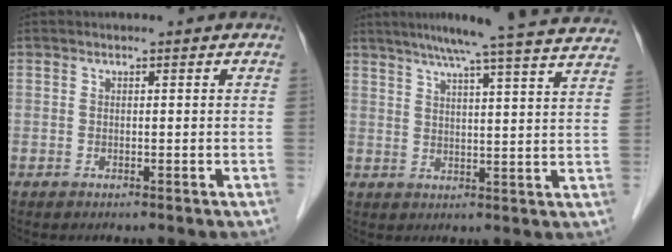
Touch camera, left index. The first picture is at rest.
{"total": 21.2, "force": [18.9, -0.8, 9.5], "torque": [-0.146, -0.014, 0.233]}